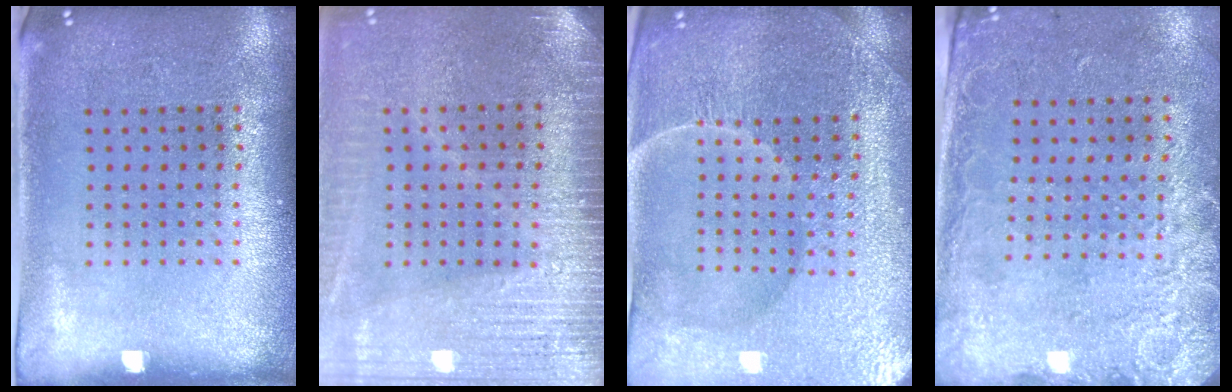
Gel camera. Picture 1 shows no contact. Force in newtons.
{"total": 3.6, "press": 3.2, "slide": 1.6}
{"total": 5.0, "press": 4.8, "slide": 1.7}
{"total": 2.6, "press": 2.0, "slide": 1.7}